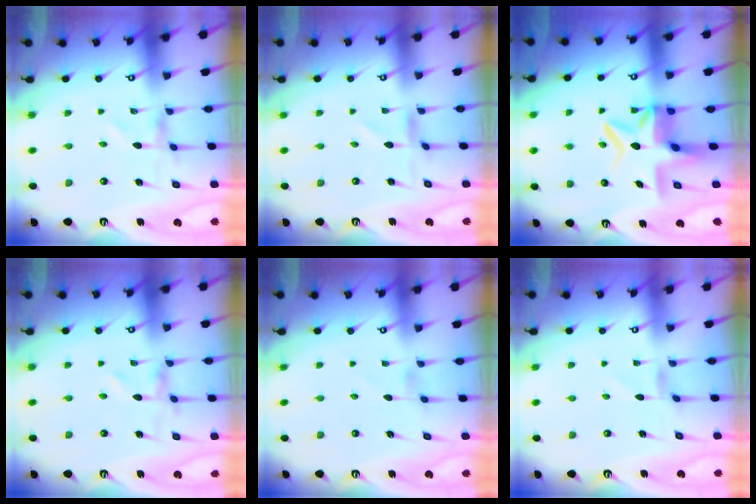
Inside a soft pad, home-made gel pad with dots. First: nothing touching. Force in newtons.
{"total": 0.8, "press": 0.8, "slide": 0.2}
{"total": 10.3, "press": 9.8, "slide": 3.2}
{"total": 0.0}
{"total": 0.0}
{"total": 0.0}